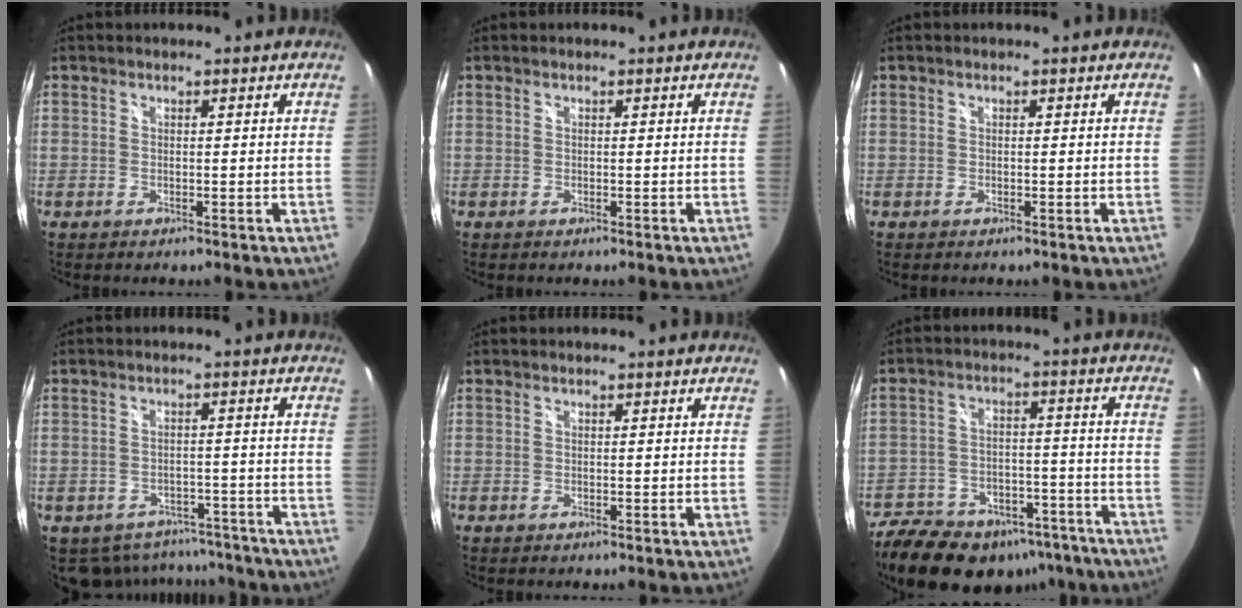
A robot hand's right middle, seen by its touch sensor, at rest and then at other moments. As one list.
[{"total": 0.0}, {"total": 0.0}, {"total": 11.3, "force": [-8.6, 6.7, 3.1], "torque": [-0.075, 0.009, -0.094]}, {"total": 0.0}, {"total": 22.9, "force": [-16.3, 11.9, 10.9], "torque": [-0.231, -0.003, -0.224]}]